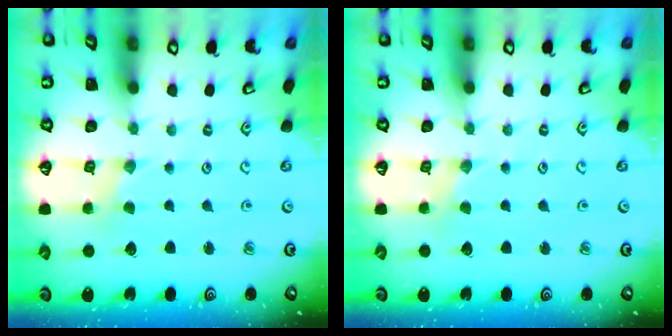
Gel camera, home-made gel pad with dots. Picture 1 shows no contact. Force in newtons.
{"total": 0.7, "press": 0.7, "slide": 0.1}